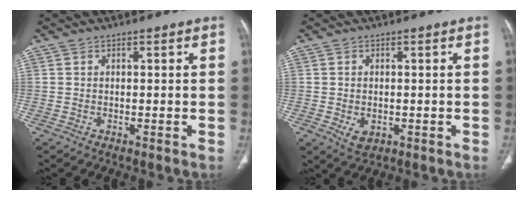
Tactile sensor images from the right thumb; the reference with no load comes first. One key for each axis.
{"total": 3.4, "fx": -0.8, "fy": 2.3, "fz": 2.4, "tx": -0.039, "ty": -0.002, "tz": -0.003}